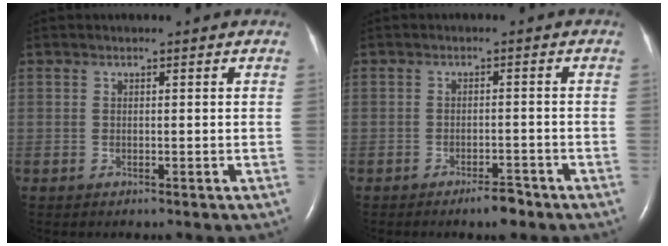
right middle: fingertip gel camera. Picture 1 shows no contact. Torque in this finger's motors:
{"motor_torque": [0.28, -0.19, 0.00, 0.00]}